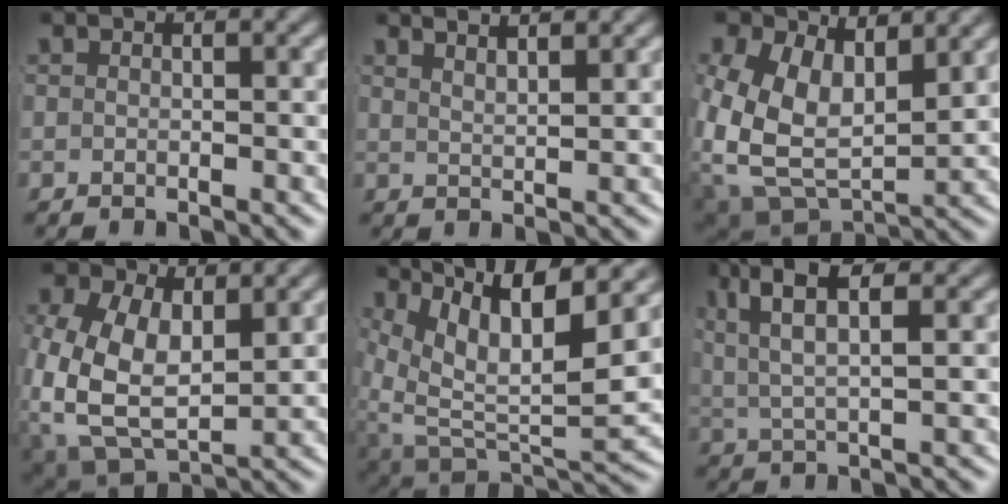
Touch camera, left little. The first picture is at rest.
{"total": 3.6, "force": [3.0, 0.5, 1.9], "torque": [-0.026, -0.003, 0.053]}
{"total": 12.7, "force": [-0.3, 10.6, 7.1], "torque": [-0.178, -0.063, 0.010]}
{"total": 10.7, "force": [-1.1, 8.6, 6.2], "torque": [-0.165, -0.058, 0.000]}
{"total": 12.2, "force": [2.0, 7.3, 9.6], "torque": [-0.165, -0.041, 0.045]}
{"total": 5.9, "force": [3.3, 1.8, 4.6], "torque": [-0.090, 0.006, 0.055]}